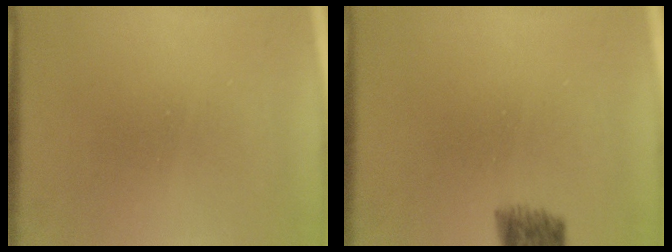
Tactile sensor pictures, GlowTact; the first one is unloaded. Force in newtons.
{"total": 5.5}